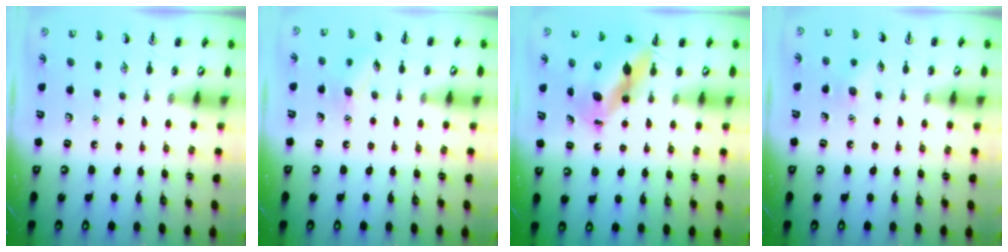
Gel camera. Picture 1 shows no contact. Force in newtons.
{"total": 8.0, "press": 7.8, "slide": 1.4}
{"total": 11.1, "press": 10.7, "slide": 3.0}
{"total": 6.3, "press": 6.0, "slide": 1.9}